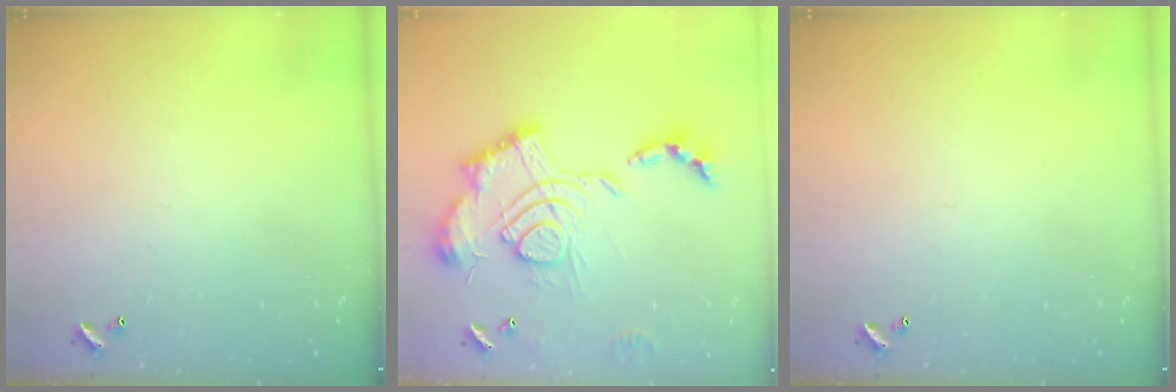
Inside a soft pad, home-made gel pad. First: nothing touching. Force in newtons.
{"total": 2.5, "press": 1.9, "slide": 1.7}
{"total": 0.0}